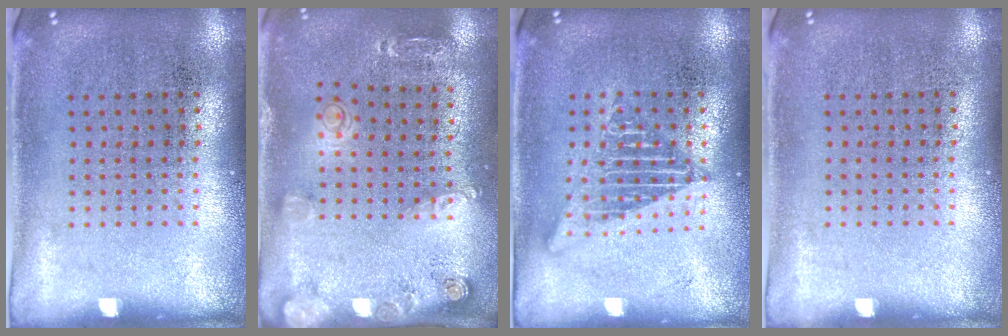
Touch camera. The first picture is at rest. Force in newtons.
{"total": 1.5, "press": 1.4, "slide": 0.6}
{"total": 1.7, "press": 1.7, "slide": 0.2}
{"total": 0.0}